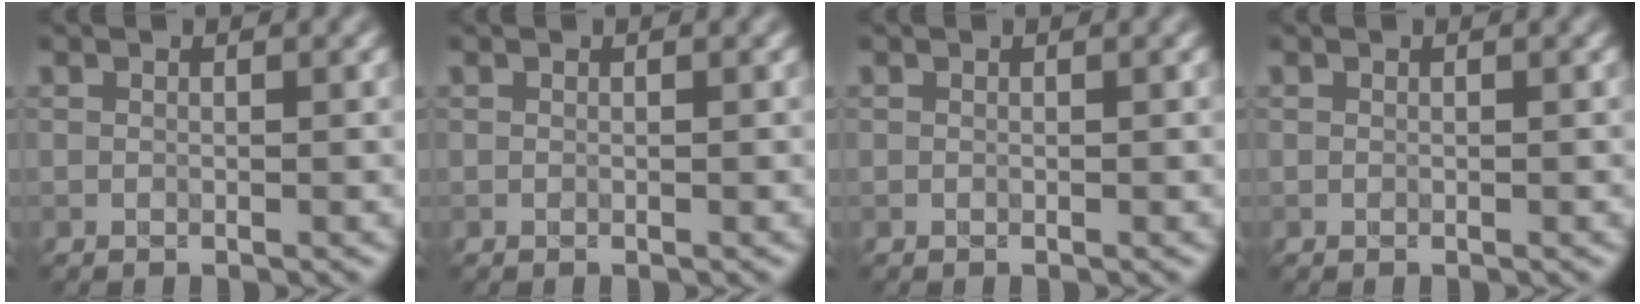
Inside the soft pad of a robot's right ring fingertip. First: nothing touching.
{"total": 0.0}
{"total": 0.0}
{"total": 0.0}